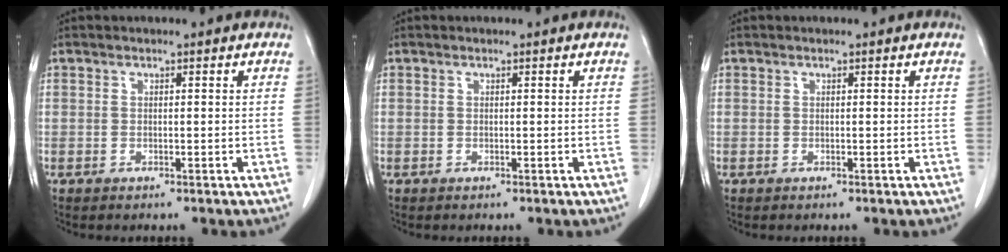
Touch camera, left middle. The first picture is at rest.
{"total": 0.0}
{"total": 0.0}